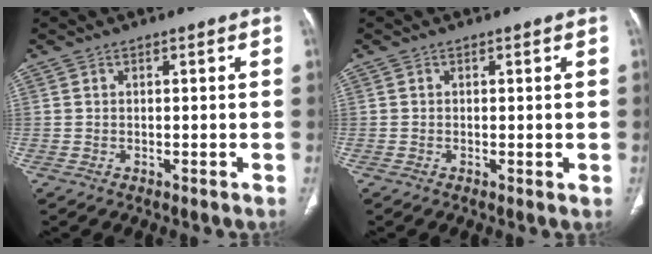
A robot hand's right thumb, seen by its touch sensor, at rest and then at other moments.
{"total": 0.6, "force": [-0.1, 0.3, 0.6], "torque": [-0.012, -0.003, -0.003]}